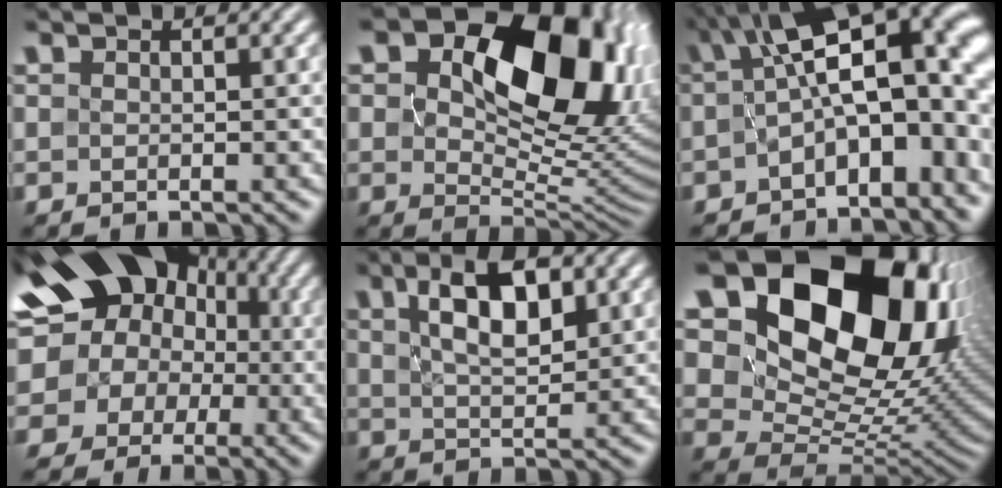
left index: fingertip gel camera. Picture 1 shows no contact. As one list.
[{"total": 15.7, "force": [5.3, 9.1, 11.7], "torque": [-0.158, 0.000, 0.090]}, {"total": 13.2, "force": [0.6, 5.7, 11.9], "torque": [-0.161, 0.015, 0.006]}, {"total": 20.2, "force": [3.0, 17.6, 9.4], "torque": [-0.176, 0.036, -0.008]}, {"total": 6.4, "force": [2.5, 2.9, 5.1], "torque": [-0.091, 0.007, 0.042]}, {"total": 20.5, "force": [9.5, 13.1, 12.6], "torque": [-0.229, 0.021, 0.176]}]